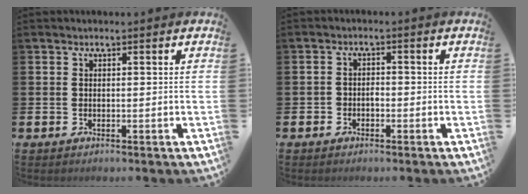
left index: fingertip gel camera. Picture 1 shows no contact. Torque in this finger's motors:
{"motor_torque": [-0.22, 0.01, -0.01, -0.01]}